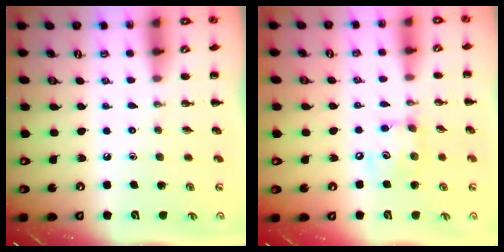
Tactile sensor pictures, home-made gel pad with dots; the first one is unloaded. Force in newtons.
{"total": 8.9, "press": 8.9, "slide": 0.9}